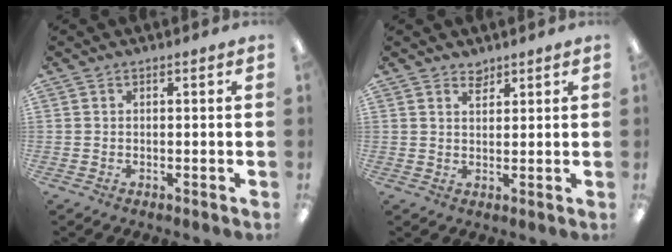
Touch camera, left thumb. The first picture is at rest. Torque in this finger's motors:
{"motor_torque": [-0.14, 0.05, -0.20, -0.09, -0.01]}